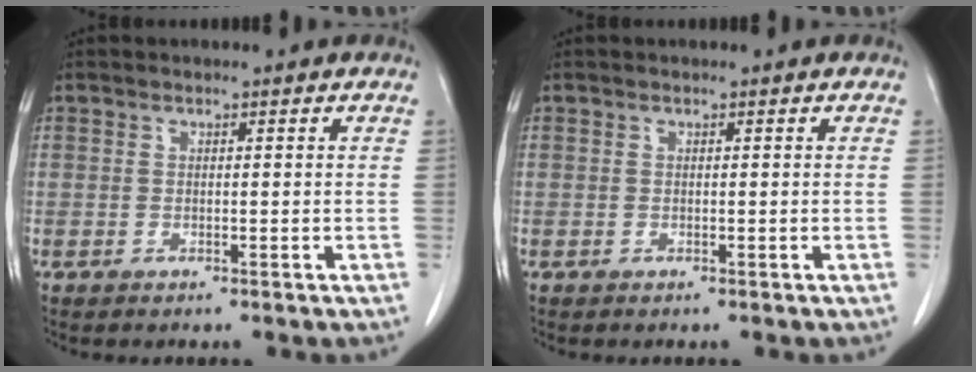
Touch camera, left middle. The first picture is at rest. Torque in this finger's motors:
{"motor_torque": [-0.08, 0.08, 0.00, 0.00]}